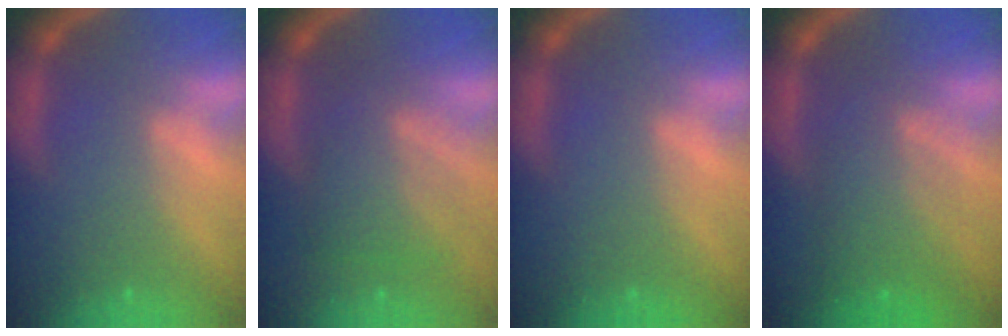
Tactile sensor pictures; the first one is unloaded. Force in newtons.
{"total": 6.5}
{"total": 0.0}
{"total": 6.6}